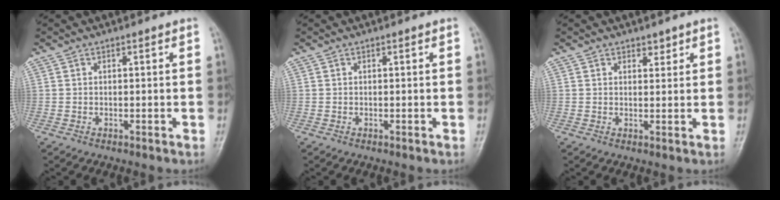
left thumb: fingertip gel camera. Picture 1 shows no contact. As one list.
[{"total": 0.0}, {"total": 1.7, "force": [1.3, 1.0, 0.4], "torque": [0.008, -0.009, 0.018]}]